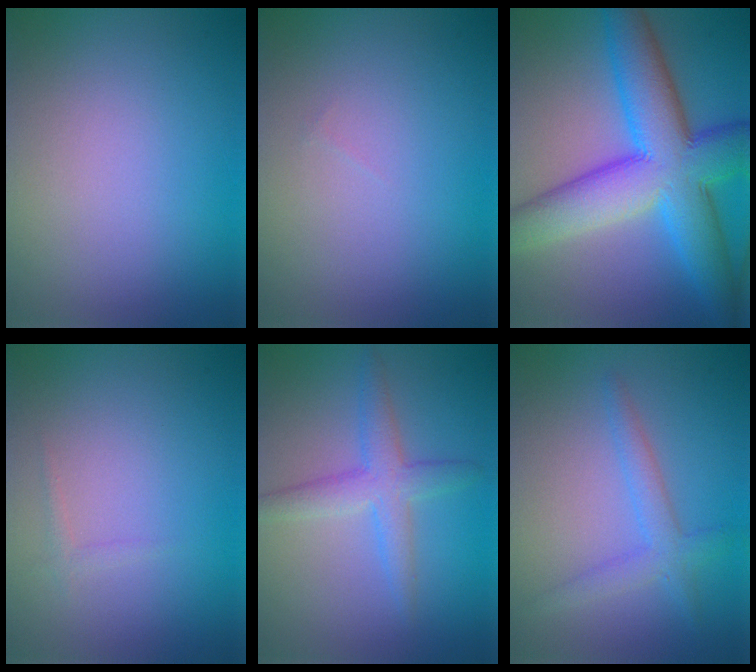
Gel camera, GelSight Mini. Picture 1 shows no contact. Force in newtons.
{"total": 0.0}
{"total": 11.8, "press": 11.8, "slide": 0.1}
{"total": 0.7, "press": 0.7, "slide": 0.0}
{"total": 3.2, "press": 3.2, "slide": 0.1}
{"total": 2.6, "press": 2.6, "slide": 0.1}